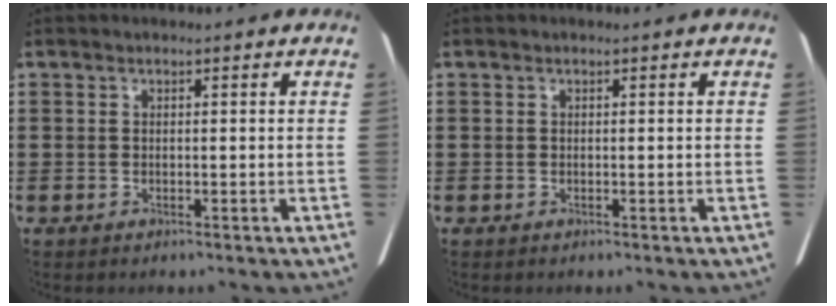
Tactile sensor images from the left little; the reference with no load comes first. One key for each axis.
{"total": 0.0}